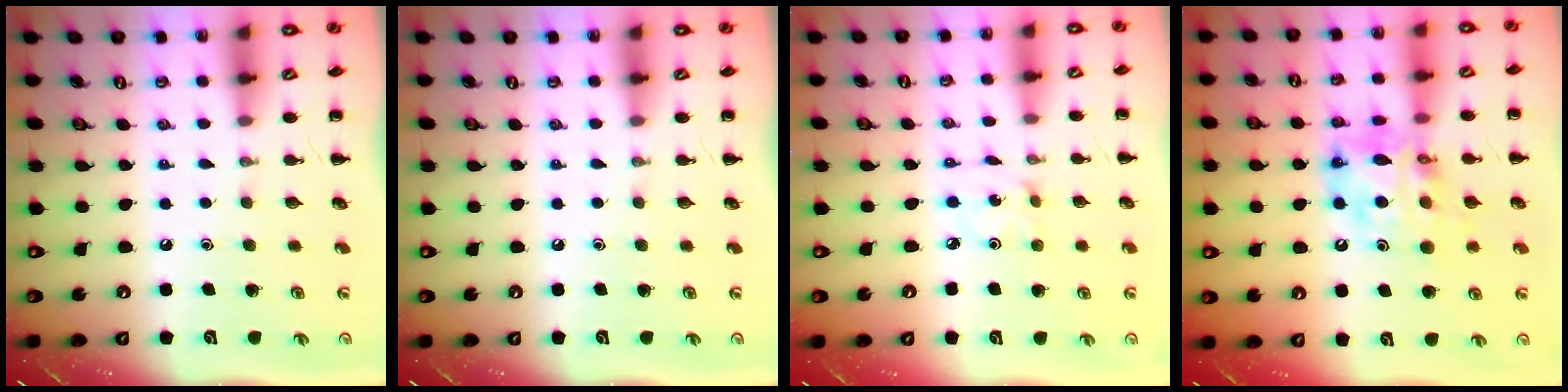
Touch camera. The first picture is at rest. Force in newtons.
{"total": 0.0}
{"total": 1.5, "press": 1.4, "slide": 0.4}
{"total": 13.1, "press": 12.5, "slide": 3.9}